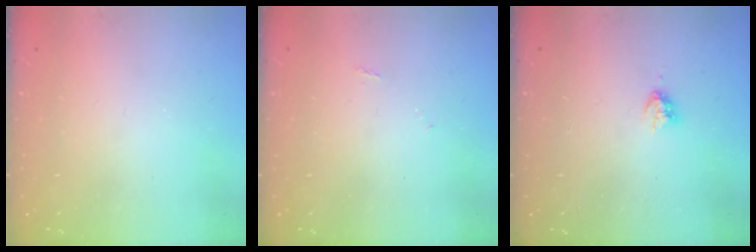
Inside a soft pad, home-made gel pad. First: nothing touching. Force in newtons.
{"total": 4.0, "press": 4.0, "slide": 0.6}
{"total": 2.9, "press": 2.9, "slide": 0.5}